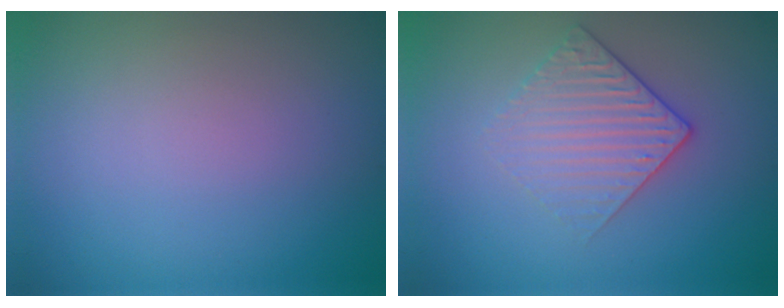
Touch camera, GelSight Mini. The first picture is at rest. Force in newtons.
{"total": 3.0, "press": 2.7, "slide": 1.2}